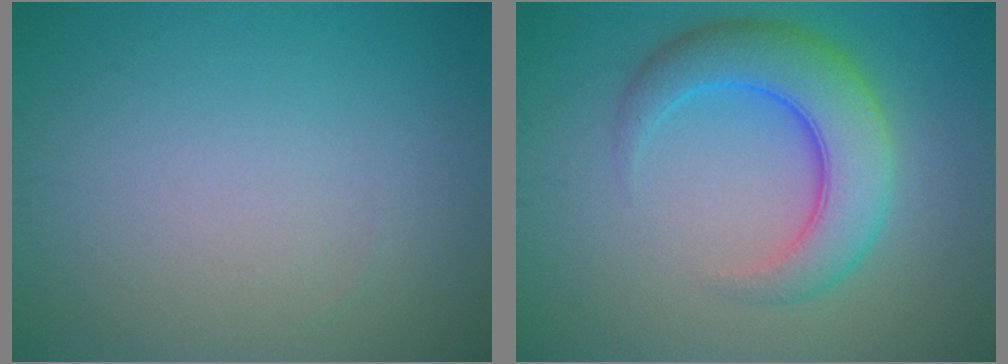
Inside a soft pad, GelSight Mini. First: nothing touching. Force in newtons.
{"total": 6.6, "press": 6.6, "slide": 0.2}